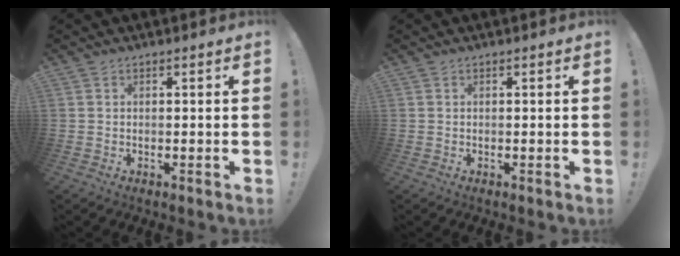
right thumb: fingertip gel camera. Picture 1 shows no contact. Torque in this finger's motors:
{"motor_torque": [-0.03, 0.03, -0.08, 0.02, 0.01]}